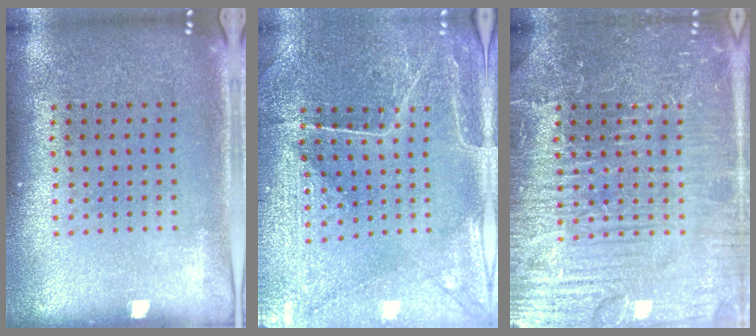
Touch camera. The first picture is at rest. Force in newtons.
{"total": 1.3, "press": 1.3, "slide": 0.3}
{"total": 7.7, "press": 7.6, "slide": 0.9}